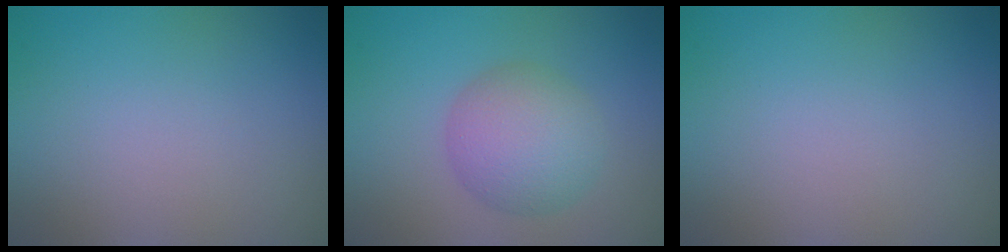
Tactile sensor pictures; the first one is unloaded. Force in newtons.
{"total": 5.3, "press": 5.3, "slide": 0.2}
{"total": 0.0}